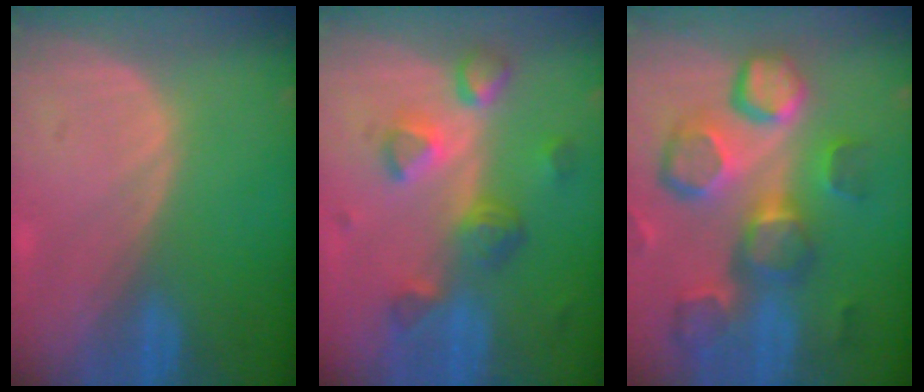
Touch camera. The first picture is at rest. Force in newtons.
{"total": 8.0, "press": 7.0, "slide": 3.8}
{"total": 12.9, "press": 11.2, "slide": 6.4}